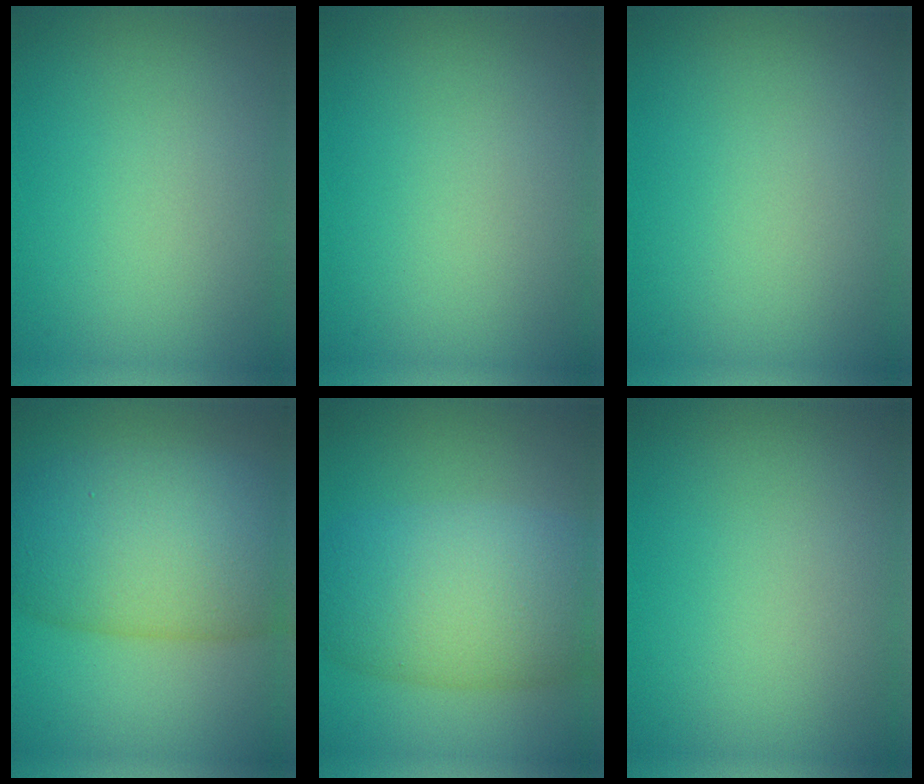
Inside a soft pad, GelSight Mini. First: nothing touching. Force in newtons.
{"total": 0.0}
{"total": 0.0}
{"total": 11.4, "press": 11.4, "slide": 0.2}
{"total": 9.2, "press": 9.1, "slide": 0.4}
{"total": 0.0}